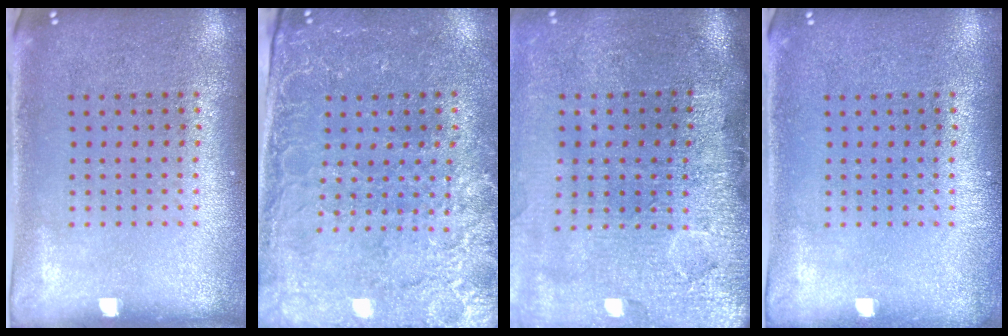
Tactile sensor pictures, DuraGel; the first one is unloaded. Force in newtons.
{"total": 3.1, "press": 2.9, "slide": 1.0}
{"total": 4.6, "press": 3.7, "slide": 2.8}
{"total": 0.5, "press": 0.5, "slide": 0.1}